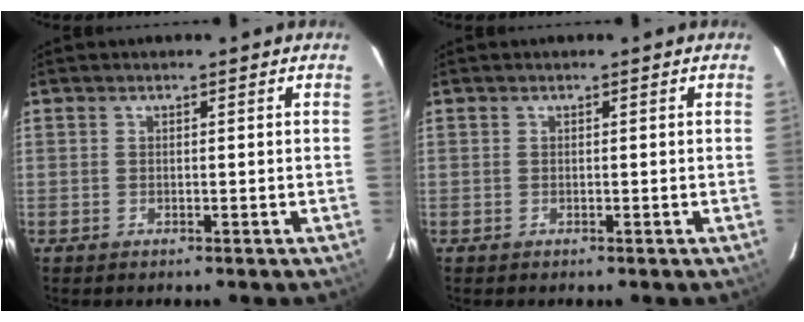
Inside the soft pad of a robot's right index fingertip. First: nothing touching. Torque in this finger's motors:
{"motor_torque": [0.00, 0.00, 0.04, 0.00]}